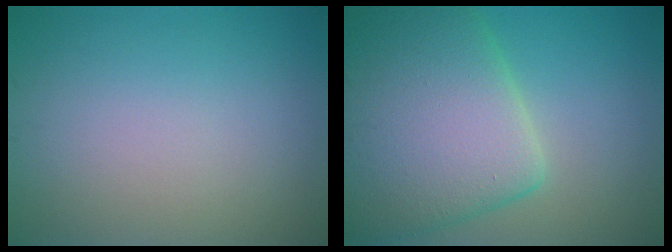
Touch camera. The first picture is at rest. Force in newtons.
{"total": 11.3, "press": 11.2, "slide": 0.4}